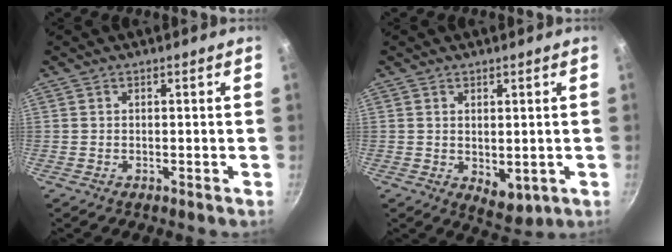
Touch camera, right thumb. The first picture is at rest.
{"total": 5.0, "force": [0.1, 3.0, 3.9], "torque": [-0.046, -0.016, 0.011]}